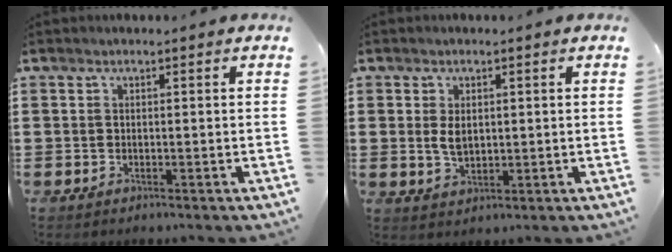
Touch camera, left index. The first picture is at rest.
{"total": 3.2, "force": [0.4, 2.0, 2.5], "torque": [-0.060, 0.004, 0.004]}